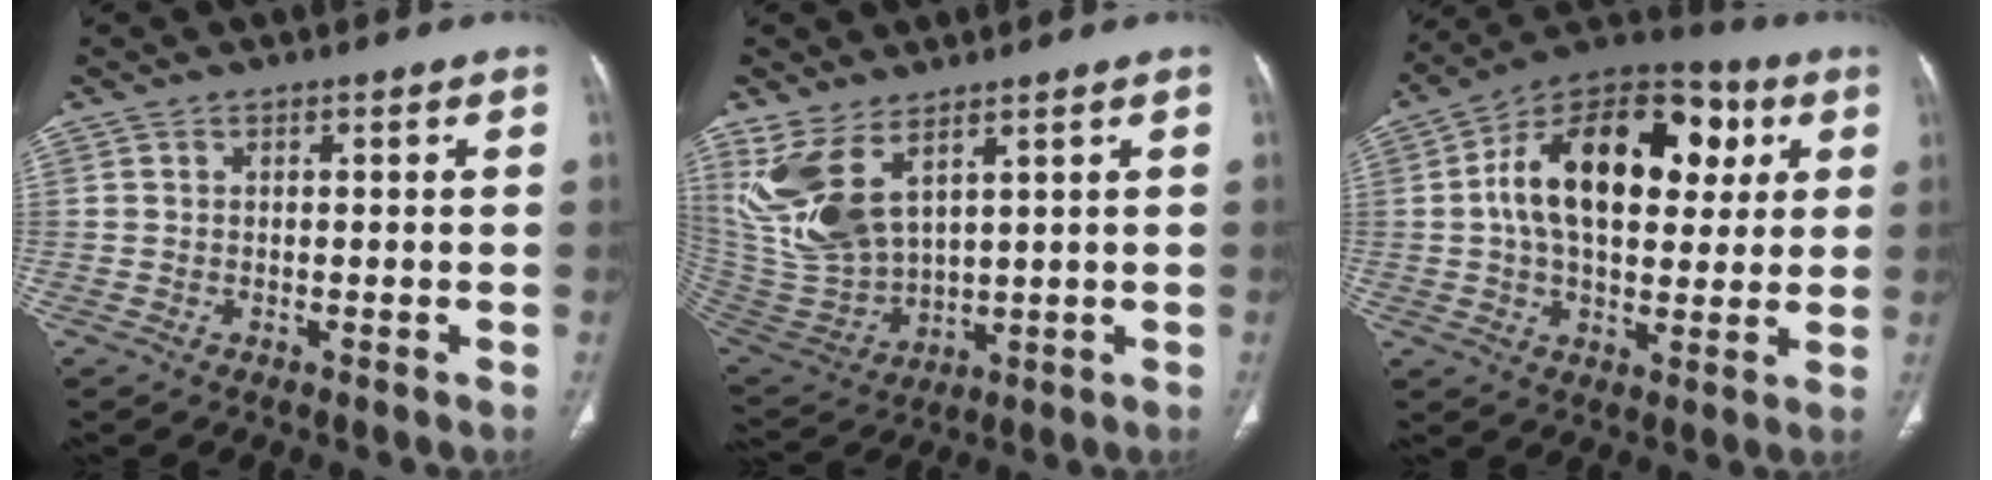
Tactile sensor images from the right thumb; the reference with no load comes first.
{"total": 13.4, "force": [6.8, 6.5, 9.5], "torque": [-0.200, -0.032, 0.166]}
{"total": 22.5, "force": [4.6, 13.5, 17.4], "torque": [-0.251, 0.017, 0.062]}